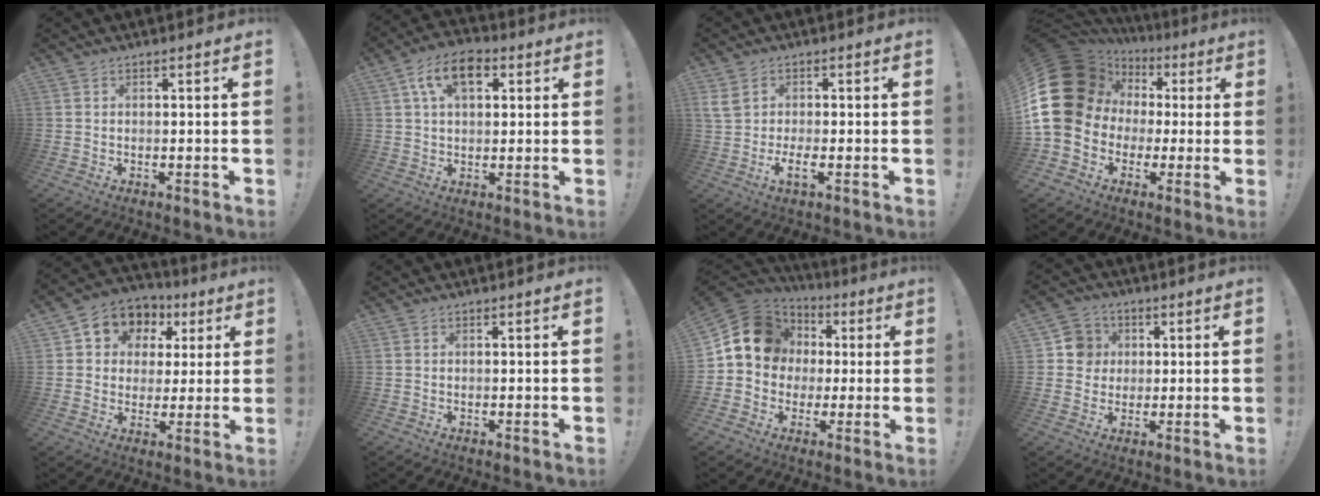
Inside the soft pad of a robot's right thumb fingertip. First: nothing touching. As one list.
[{"total": 10.6, "force": [3.9, 6.3, 7.6], "torque": [-0.118, 0.006, 0.072]}, {"total": 4.7, "force": [-0.6, 2.0, 4.2], "torque": [-0.088, -0.014, -0.013]}, {"total": 22.9, "force": [2.2, 18.7, 13.1], "torque": [-0.234, -0.008, 0.086]}, {"total": 8.2, "force": [2.5, 7.3, 2.8], "torque": [-0.042, -0.017, 0.051]}, {"total": 0.0}, {"total": 15.1, "force": [2.9, 13.0, 7.0], "torque": [-0.108, 0.005, 0.067]}, {"total": 8.0, "force": [1.5, 7.7, 1.6], "torque": [-0.017, -0.002, 0.032]}]